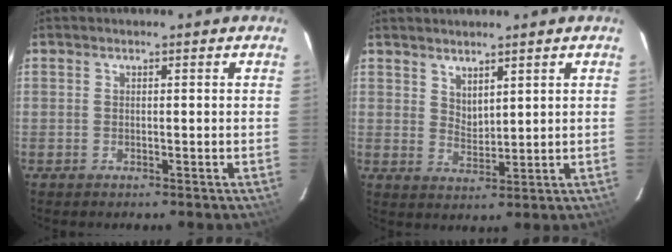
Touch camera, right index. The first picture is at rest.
{"total": 3.7, "force": [3.0, 1.4, 1.6], "torque": [-0.023, -0.004, 0.055]}